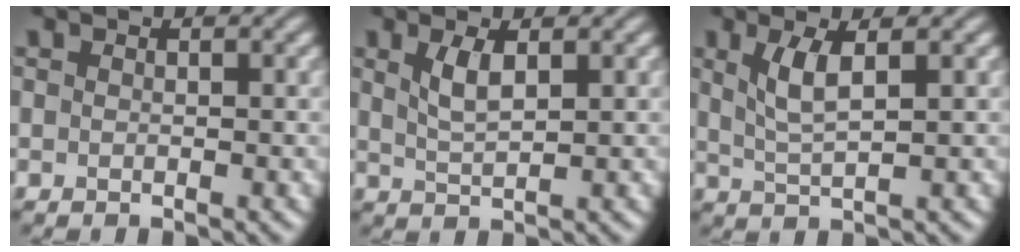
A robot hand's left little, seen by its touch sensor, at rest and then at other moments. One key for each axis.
{"total": 2.5, "fx": 1.1, "fy": 0.9, "fz": 2.1, "tx": -0.046, "ty": -0.001, "tz": 0.025}
{"total": 3.1, "fx": 1.2, "fy": 0.8, "fz": 2.8, "tx": -0.061, "ty": -0.003, "tz": 0.027}